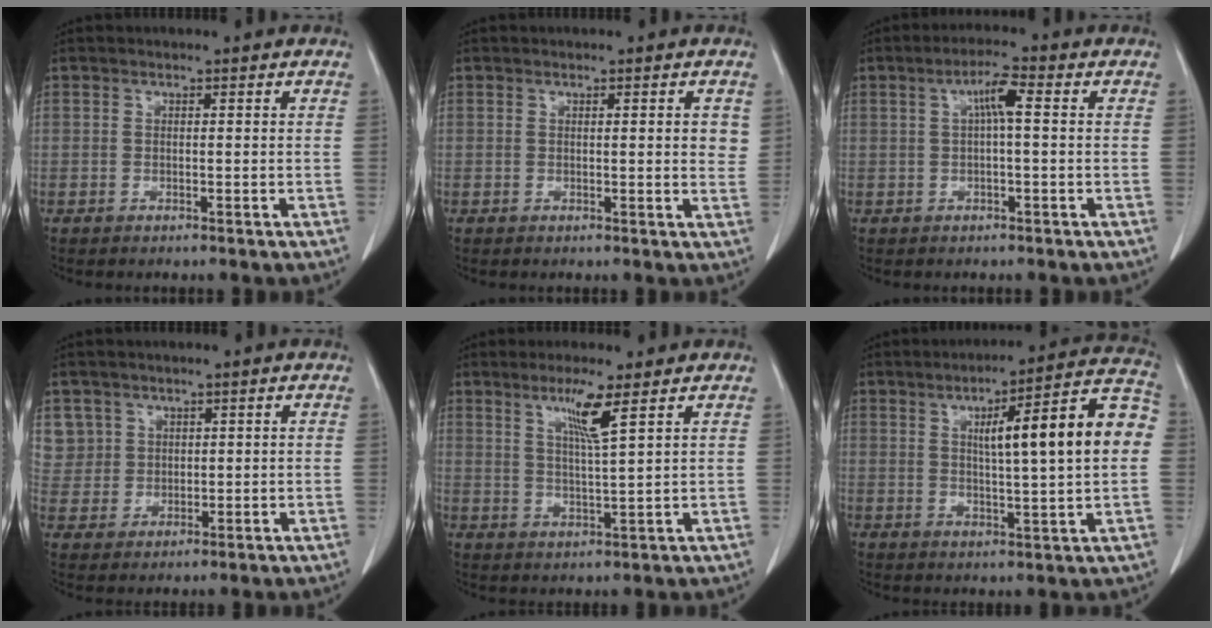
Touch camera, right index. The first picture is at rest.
{"total": 2.6, "force": [0.8, 0.6, 2.4], "torque": [-0.027, -0.002, 0.007]}
{"total": 4.0, "force": [0.7, 0.4, 3.9], "torque": [-0.069, 0.010, 0.012]}
{"total": 5.9, "force": [2.9, 5.2, -0.1], "torque": [0.010, 0.008, 0.066]}
{"total": 5.5, "force": [3.0, -0.8, 4.5], "torque": [-0.086, -0.010, 0.058]}
{"total": 15.3, "force": [2.4, 1.3, 15.1], "torque": [-0.210, 0.030, 0.032]}